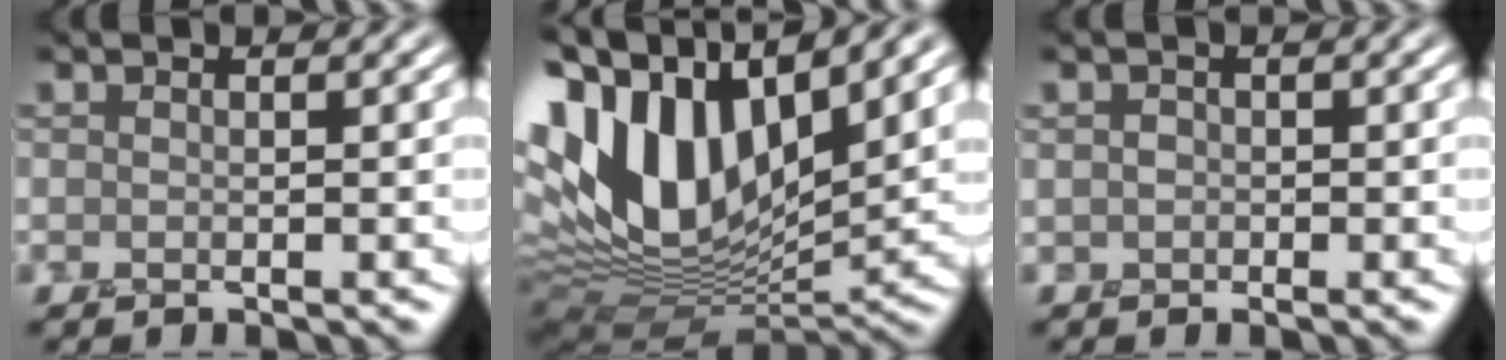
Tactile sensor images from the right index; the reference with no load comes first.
{"total": 15.5, "force": [4.8, 8.7, 11.9], "torque": [-0.240, 0.019, 0.084]}
{"total": 1.0, "force": [-0.1, 0.9, 0.4], "torque": [-0.004, -0.002, -0.008]}